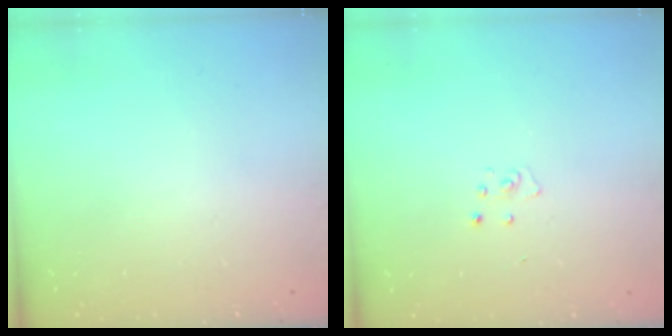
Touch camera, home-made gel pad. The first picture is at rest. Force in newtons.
{"total": 2.6, "press": 2.6, "slide": 0.2}